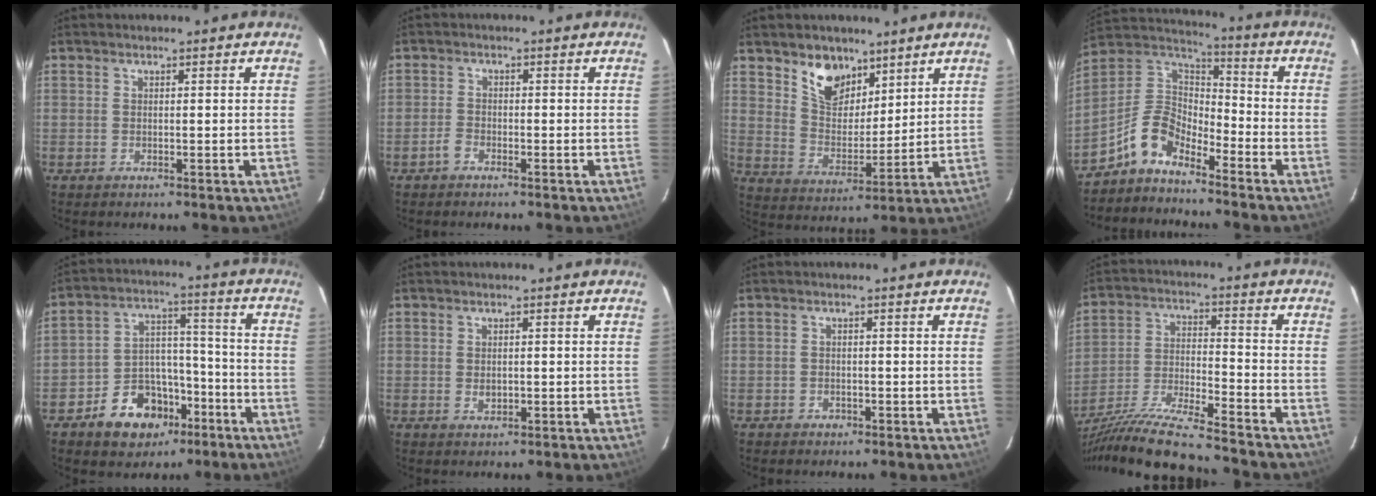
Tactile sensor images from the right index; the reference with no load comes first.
{"total": 1.9, "force": [-1.5, 1.1, 0.6], "torque": [-0.014, 0.004, -0.028]}
{"total": 9.9, "force": [6.7, 5.8, 4.3], "torque": [-0.075, 0.002, 0.128]}
{"total": 9.9, "force": [-7.1, 4.8, 5.2], "torque": [-0.125, 0.034, -0.150]}
{"total": 12.2, "force": [-7.1, 8.6, 4.9], "torque": [-0.102, 0.040, -0.096]}
{"total": 1.9, "force": [-0.2, 1.4, 1.2], "torque": [-0.017, -0.001, -0.002]}
{"total": 1.8, "force": [-1.1, 1.4, 0.3], "torque": [-0.006, 0.003, -0.014]}
{"total": 19.1, "force": [-16.6, 0.5, 9.4], "torque": [-0.190, -0.046, -0.292]}